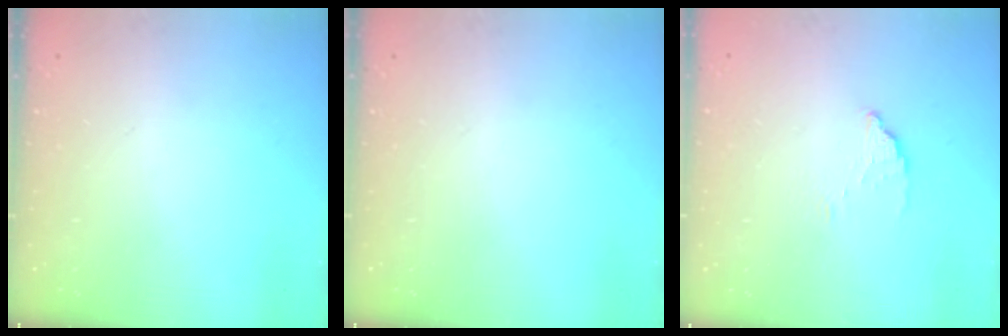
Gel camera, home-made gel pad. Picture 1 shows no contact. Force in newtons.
{"total": 0.0}
{"total": 1.8, "press": 1.8, "slide": 0.1}